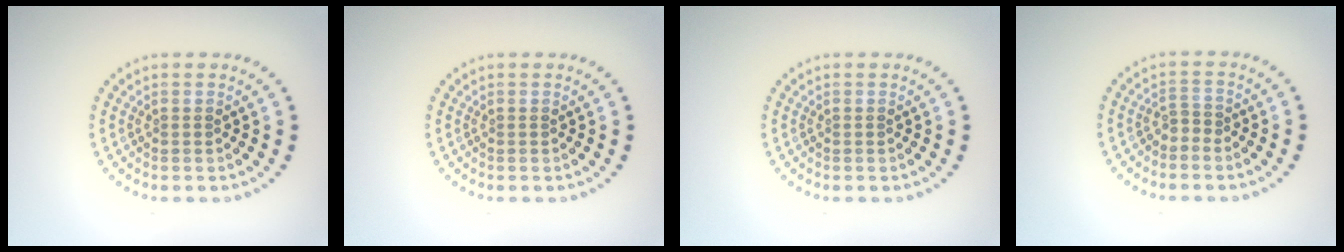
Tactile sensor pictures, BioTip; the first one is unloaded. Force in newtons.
{"total": 0.0}
{"total": 0.0}
{"total": 1.0, "press": 0.8, "slide": 0.7}